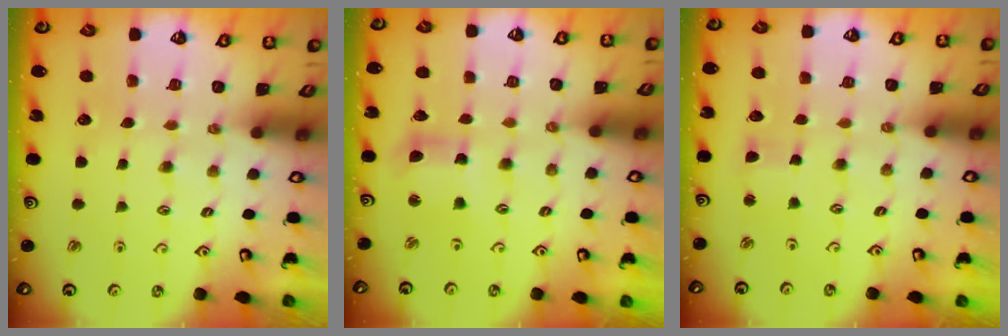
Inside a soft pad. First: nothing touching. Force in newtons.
{"total": 6.1, "press": 6.1, "slide": 0.7}
{"total": 2.1, "press": 2.1, "slide": 0.2}